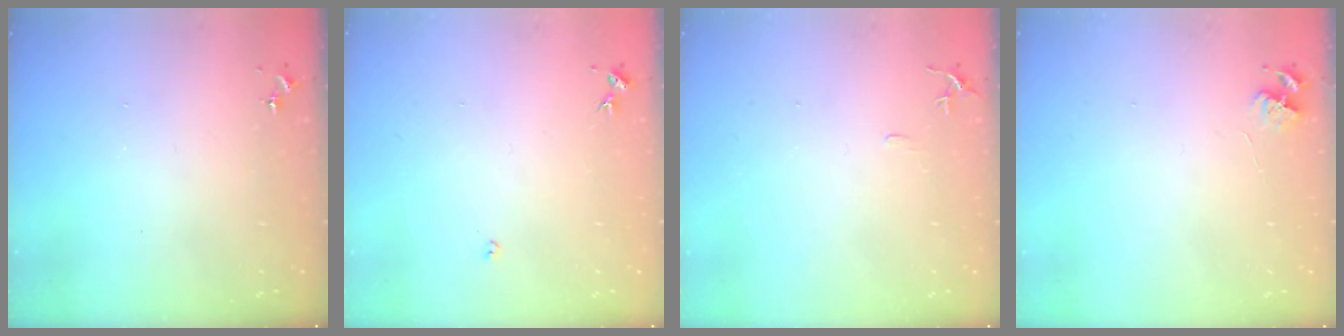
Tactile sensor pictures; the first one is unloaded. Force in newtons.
{"total": 2.7, "press": 2.7, "slide": 0.5}
{"total": 5.3, "press": 5.2, "slide": 0.6}
{"total": 4.5, "press": 4.4, "slide": 0.6}